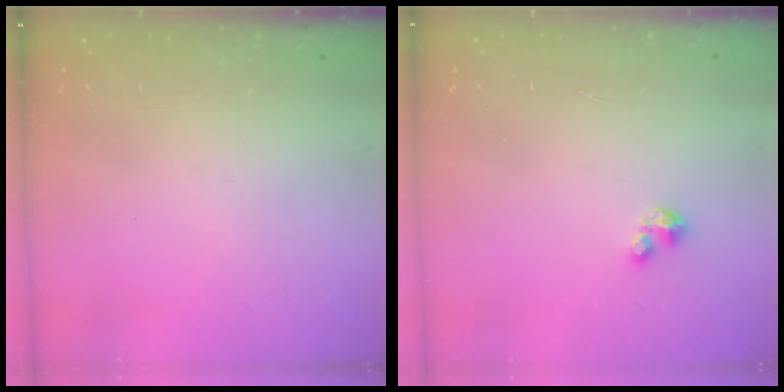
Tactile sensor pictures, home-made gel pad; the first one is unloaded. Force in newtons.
{"total": 1.7, "press": 1.7, "slide": 0.2}